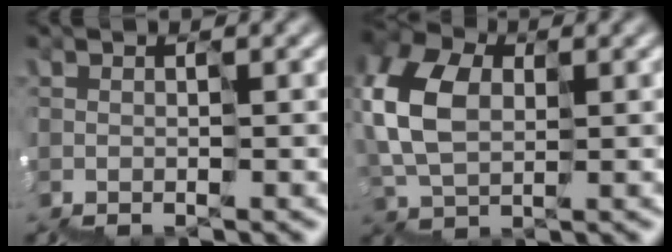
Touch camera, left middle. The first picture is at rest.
{"total": 5.4, "force": [1.5, 4.0, 3.4], "torque": [-0.124, 0.028, 0.021]}